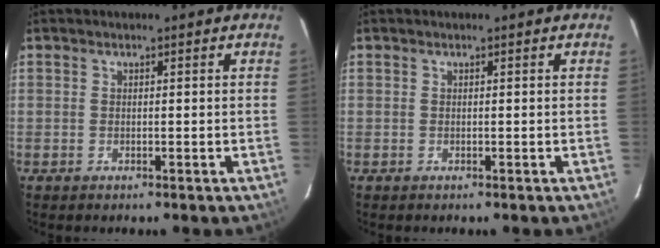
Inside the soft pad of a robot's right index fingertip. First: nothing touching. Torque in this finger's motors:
{"motor_torque": [-0.10, 0.15, 0.04, 0.00]}